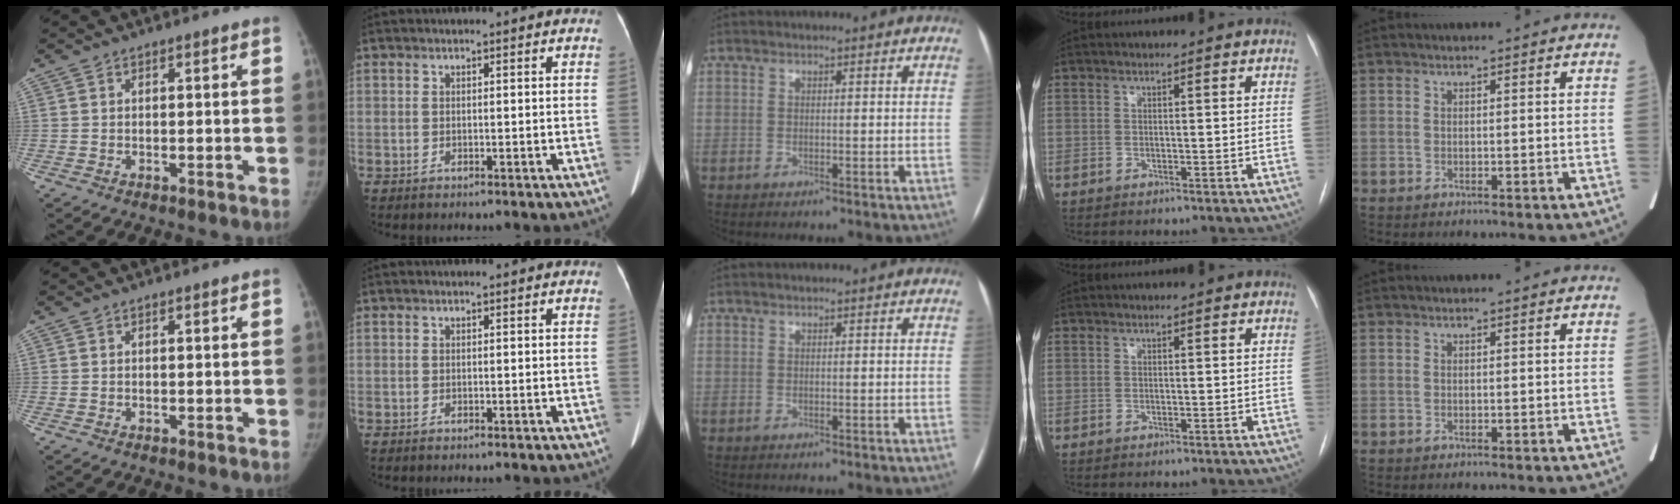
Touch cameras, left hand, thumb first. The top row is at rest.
{}